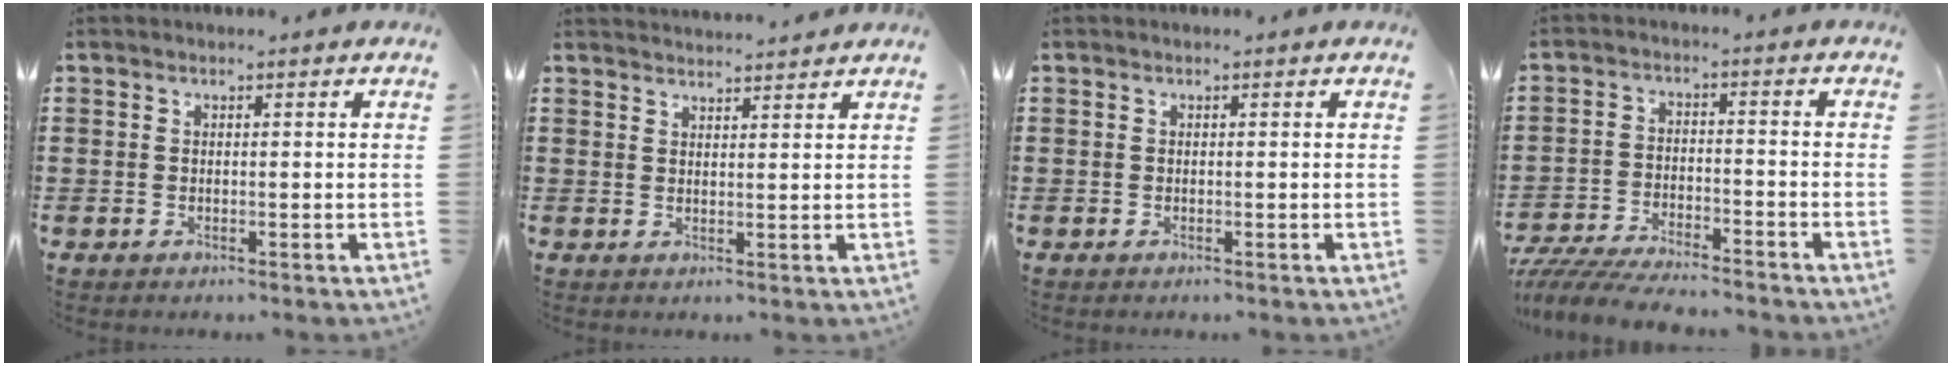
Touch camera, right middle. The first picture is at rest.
{"total": 2.2, "force": [2.2, -0.3, -0.3], "torque": [-0.001, -0.004, 0.043]}
{"total": 0.0}
{"total": 6.0, "force": [-5.8, 0.5, 1.5], "torque": [-0.033, -0.001, -0.115]}